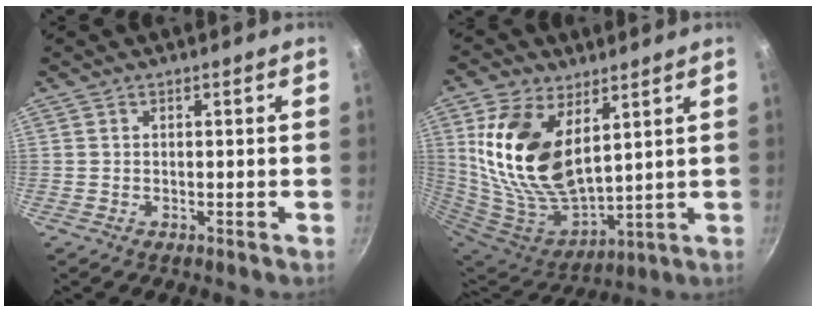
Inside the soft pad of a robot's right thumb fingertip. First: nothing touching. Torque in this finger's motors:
{"motor_torque": [0.29, 1.14, 2.02, 0.75, 0.65]}